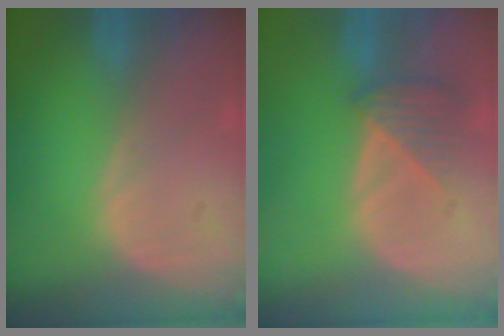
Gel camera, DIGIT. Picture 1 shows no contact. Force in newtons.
{"total": 3.6, "press": 3.4, "slide": 1.1}